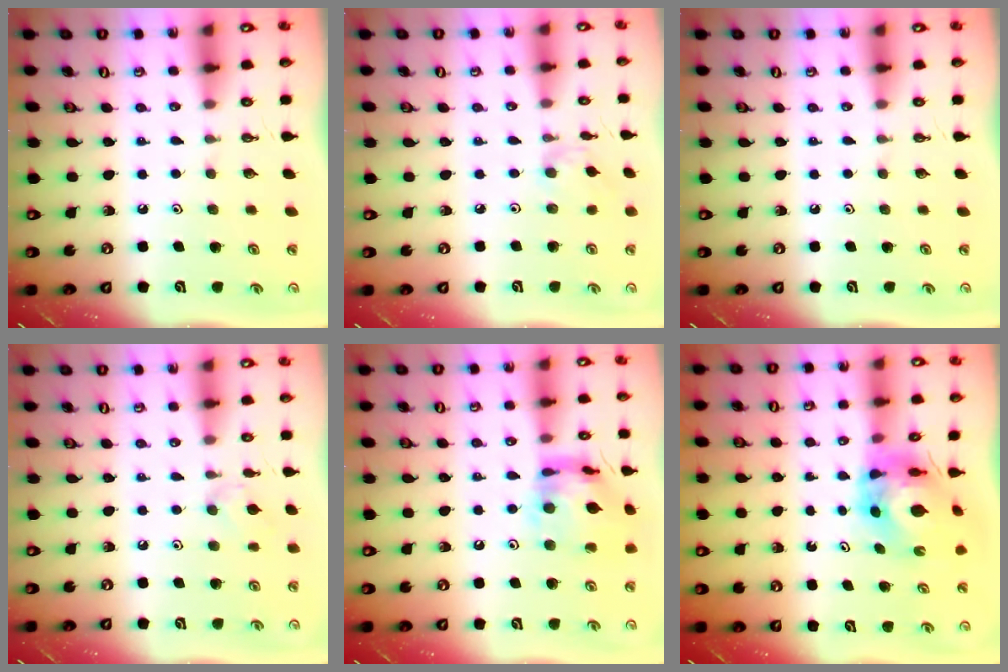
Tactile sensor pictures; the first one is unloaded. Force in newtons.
{"total": 2.7, "press": 2.7, "slide": 0.6}
{"total": 0.0}
{"total": 5.0, "press": 5.0, "slide": 0.8}
{"total": 15.5, "press": 15.4, "slide": 1.6}
{"total": 7.1, "press": 7.0, "slide": 0.8}